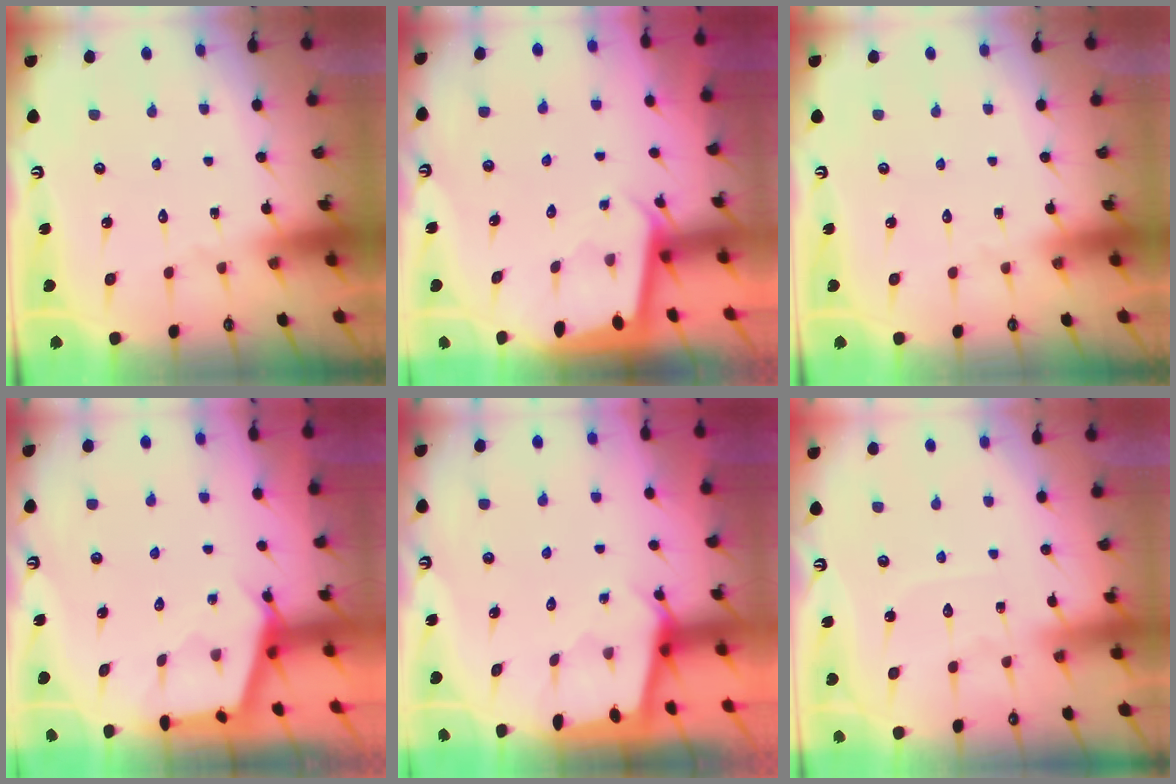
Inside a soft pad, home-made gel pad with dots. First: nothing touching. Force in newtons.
{"total": 1.9, "press": 1.9, "slide": 0.1}
{"total": 0.0}
{"total": 3.0, "press": 3.0, "slide": 0.4}
{"total": 2.0, "press": 2.0, "slide": 0.3}
{"total": 3.6, "press": 3.6, "slide": 0.2}